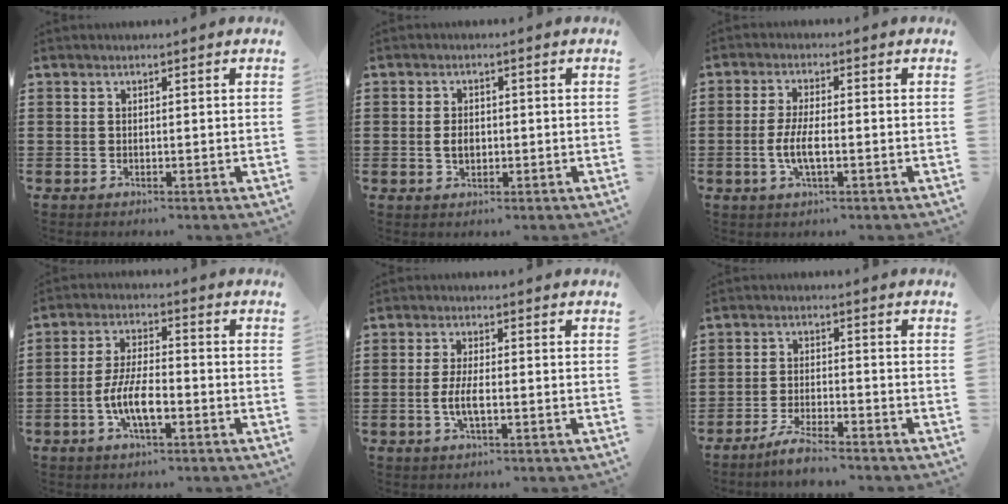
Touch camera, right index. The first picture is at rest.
{"total": 2.4, "force": [-0.2, 1.5, 1.9], "torque": [-0.039, 0.001, -0.005]}
{"total": 4.8, "force": [-1.3, 1.3, 4.4], "torque": [-0.104, -0.005, -0.033]}
{"total": 7.4, "force": [-2.6, 2.5, 6.4], "torque": [-0.148, -0.008, -0.055]}
{"total": 4.0, "force": [-1.0, 1.1, 3.7], "torque": [-0.085, -0.004, -0.025]}
{"total": 3.9, "force": [-3.6, 0.1, 1.5], "torque": [-0.035, -0.001, -0.072]}